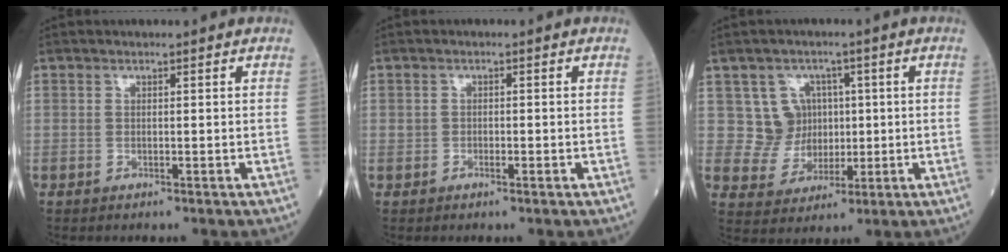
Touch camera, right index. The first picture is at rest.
{"total": 0.9, "force": [-0.4, 0.5, 0.7], "torque": [-0.011, 0.001, -0.003]}
{"total": 6.8, "force": [1.6, 6.6, 0.5], "torque": [0.002, 0.024, 0.033]}